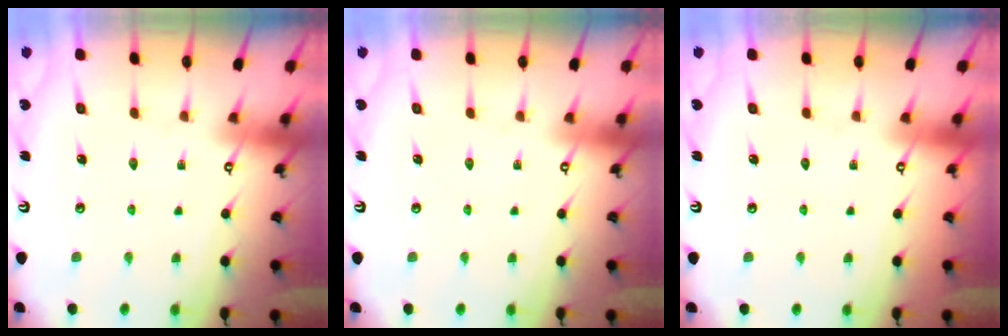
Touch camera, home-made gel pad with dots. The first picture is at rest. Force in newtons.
{"total": 0.0}
{"total": 0.0}